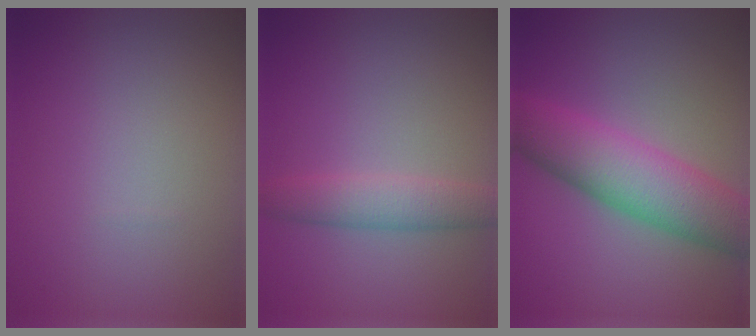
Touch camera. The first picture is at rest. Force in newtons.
{"total": 3.0, "press": 3.0, "slide": 0.0}
{"total": 7.5, "press": 7.5, "slide": 0.2}